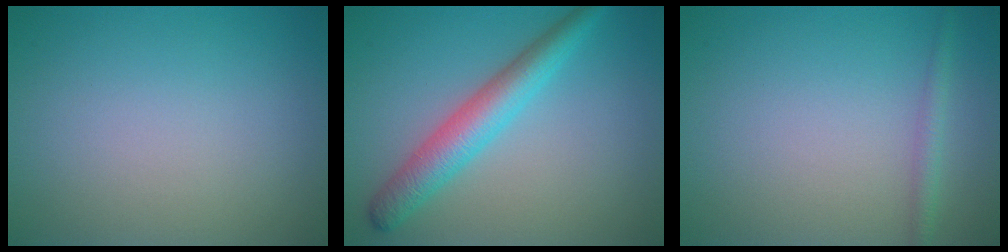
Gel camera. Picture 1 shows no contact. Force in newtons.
{"total": 4.5, "press": 4.5, "slide": 0.1}
{"total": 1.3, "press": 1.3, "slide": 0.0}